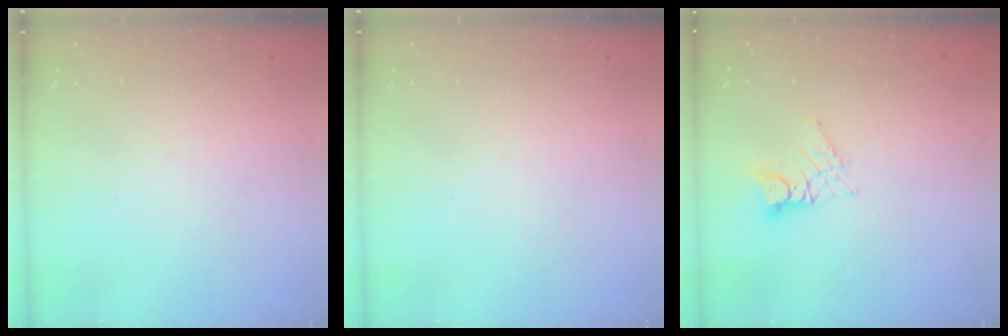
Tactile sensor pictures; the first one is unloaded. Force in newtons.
{"total": 0.0}
{"total": 7.1, "press": 7.1, "slide": 0.5}